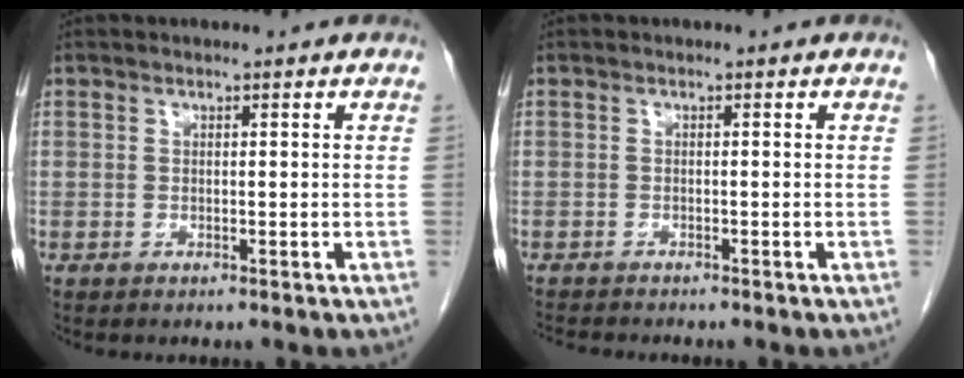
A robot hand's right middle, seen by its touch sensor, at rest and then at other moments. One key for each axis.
{"total": 3.1, "fx": -2.9, "fy": 0.3, "fz": 0.9, "tx": -0.014, "ty": -0.008, "tz": -0.044}